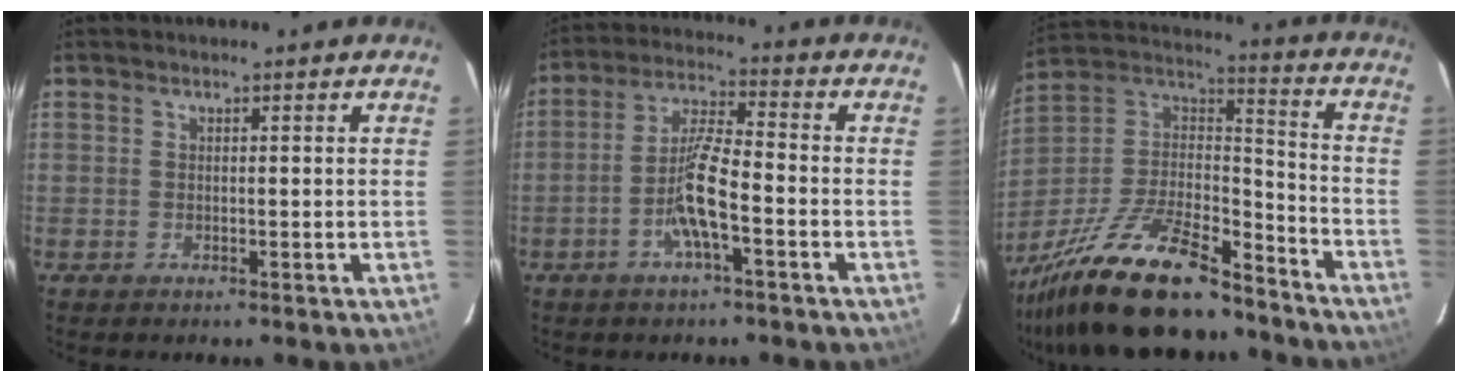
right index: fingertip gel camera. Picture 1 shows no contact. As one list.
[{"total": 8.1, "force": [-3.5, 1.0, 7.3], "torque": [-0.149, 0.005, -0.066]}, {"total": 26.2, "force": [-19.3, 8.2, 15.7], "torque": [-0.318, -0.014, -0.320]}]